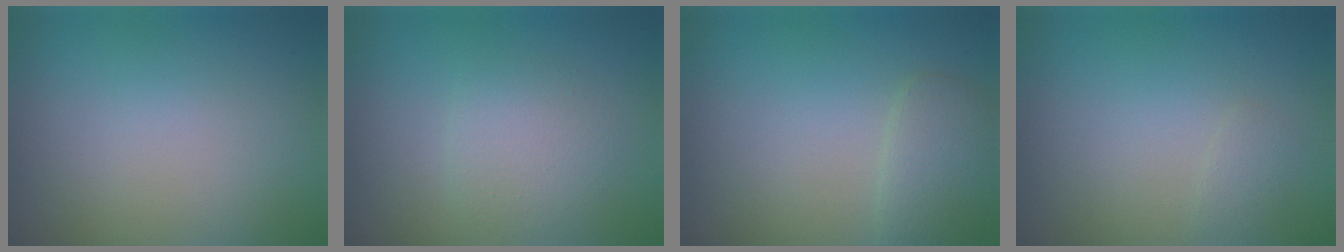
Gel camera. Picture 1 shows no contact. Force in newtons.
{"total": 2.3, "press": 2.3, "slide": 0.1}
{"total": 2.4, "press": 2.4, "slide": 0.1}
{"total": 0.7, "press": 0.7, "slide": 0.1}